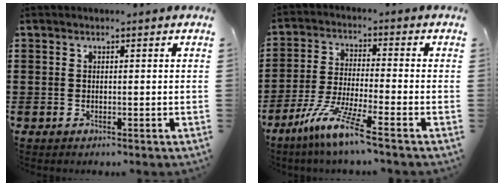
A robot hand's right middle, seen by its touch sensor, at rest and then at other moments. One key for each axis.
{"total": 8.2, "fx": -6.2, "fy": -0.2, "fz": 5.4, "tx": -0.118, "ty": -0.017, "tz": -0.122}